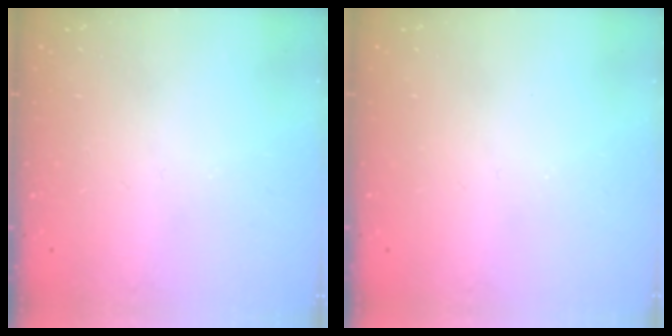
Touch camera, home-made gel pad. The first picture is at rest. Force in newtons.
{"total": 0.0}